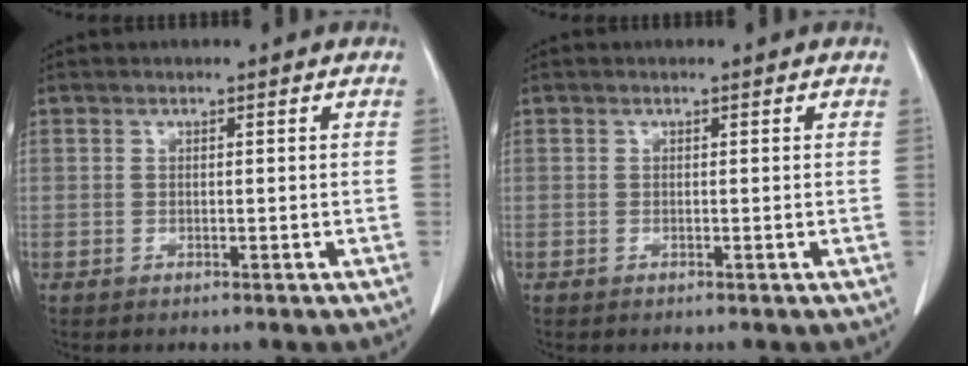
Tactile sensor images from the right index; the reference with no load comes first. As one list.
[{"total": 0.0}]